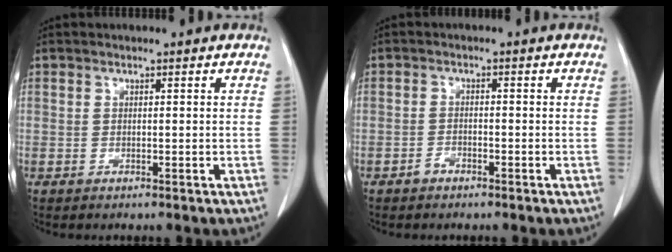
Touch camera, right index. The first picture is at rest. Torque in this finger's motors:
{"motor_torque": [-0.07, -0.02, -0.03, 0.00]}